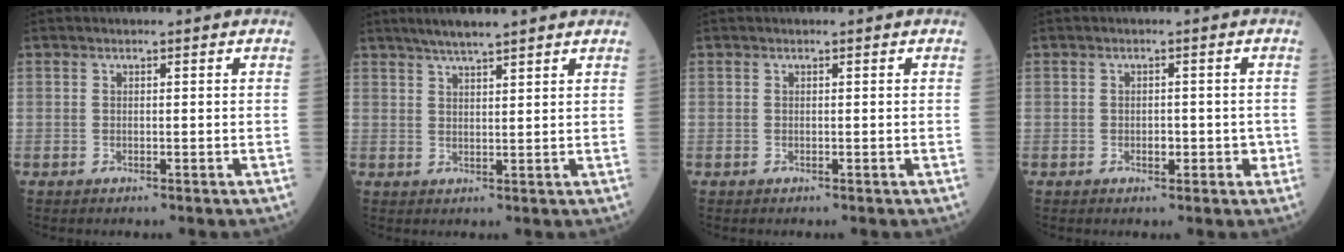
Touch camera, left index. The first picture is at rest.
{"total": 6.0, "force": [5.0, 0.3, 3.4], "torque": [-0.057, 0.025, 0.084]}
{"total": 0.0}
{"total": 2.7, "force": [-0.8, 1.6, 2.0], "torque": [-0.025, 0.006, -0.007]}